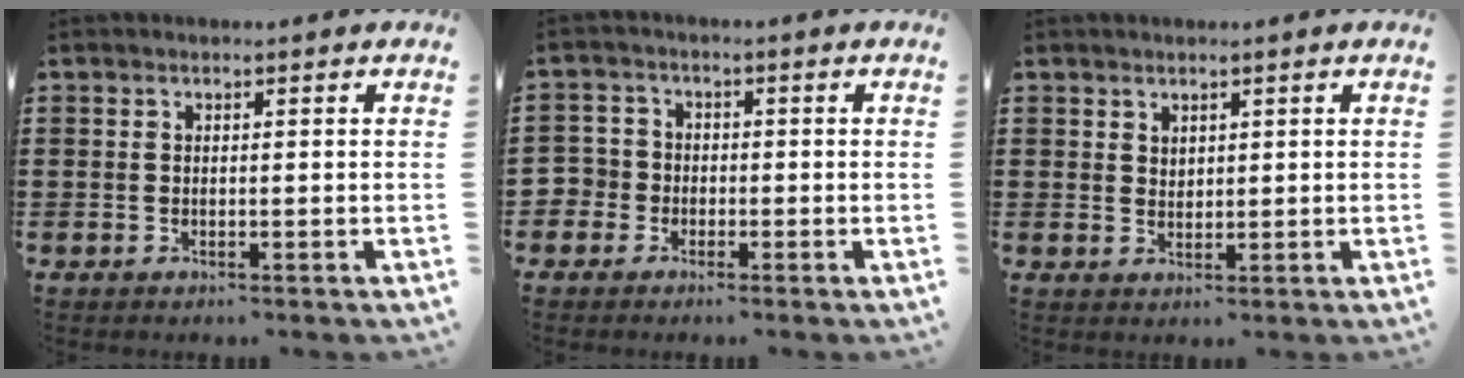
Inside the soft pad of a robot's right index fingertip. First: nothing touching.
{"total": 3.1, "force": [-1.6, 2.6, 0.3], "torque": [-0.035, -0.002, -0.042]}
{"total": 1.6, "force": [1.4, 0.8, 0.2], "torque": [-0.005, 0.002, 0.028]}